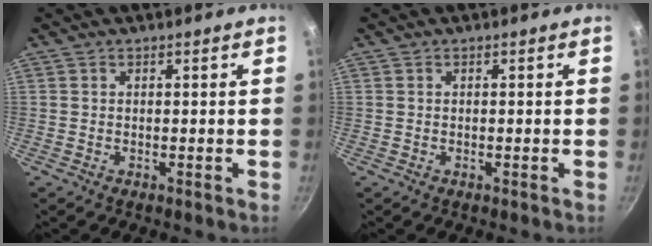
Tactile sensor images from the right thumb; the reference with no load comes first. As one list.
[{"total": 0.0}]